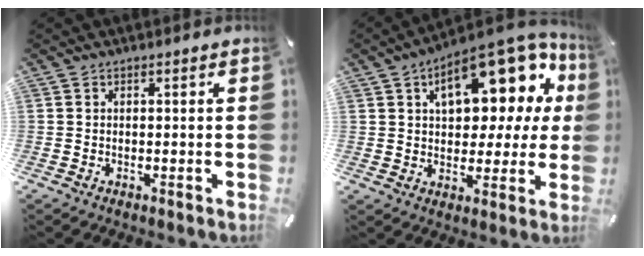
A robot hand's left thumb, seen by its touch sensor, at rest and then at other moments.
{"total": 19.3, "force": [8.8, 10.2, 13.8], "torque": [-0.184, -0.052, 0.148]}